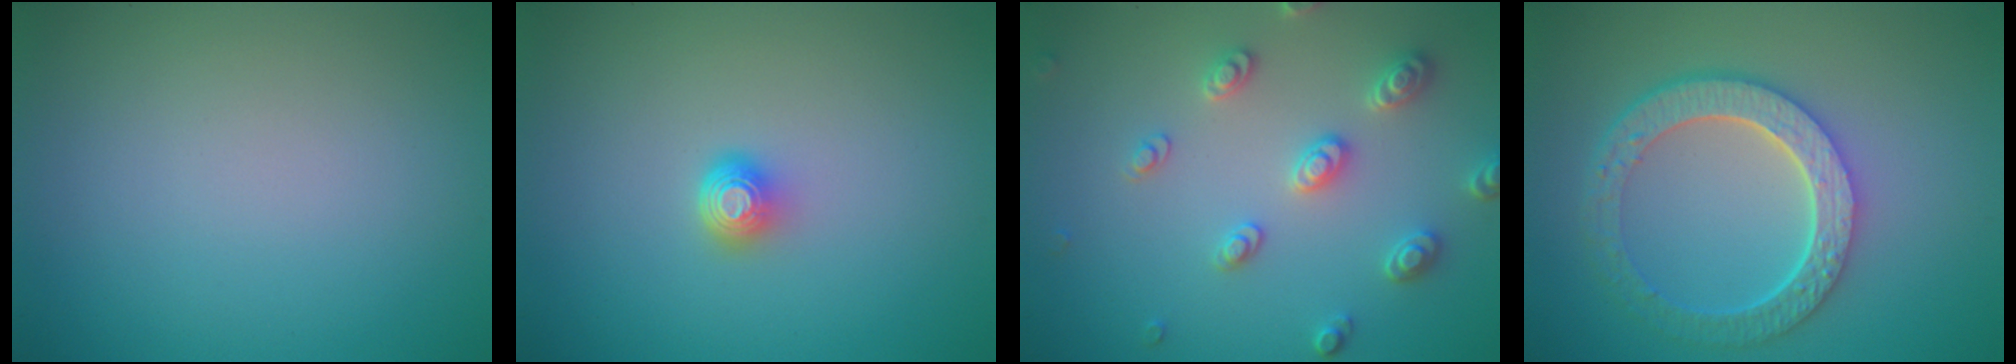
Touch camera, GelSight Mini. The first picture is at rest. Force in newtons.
{"total": 1.6, "press": 1.2, "slide": 1.1}
{"total": 3.5, "press": 3.2, "slide": 1.3}
{"total": 6.1, "press": 4.5, "slide": 4.0}